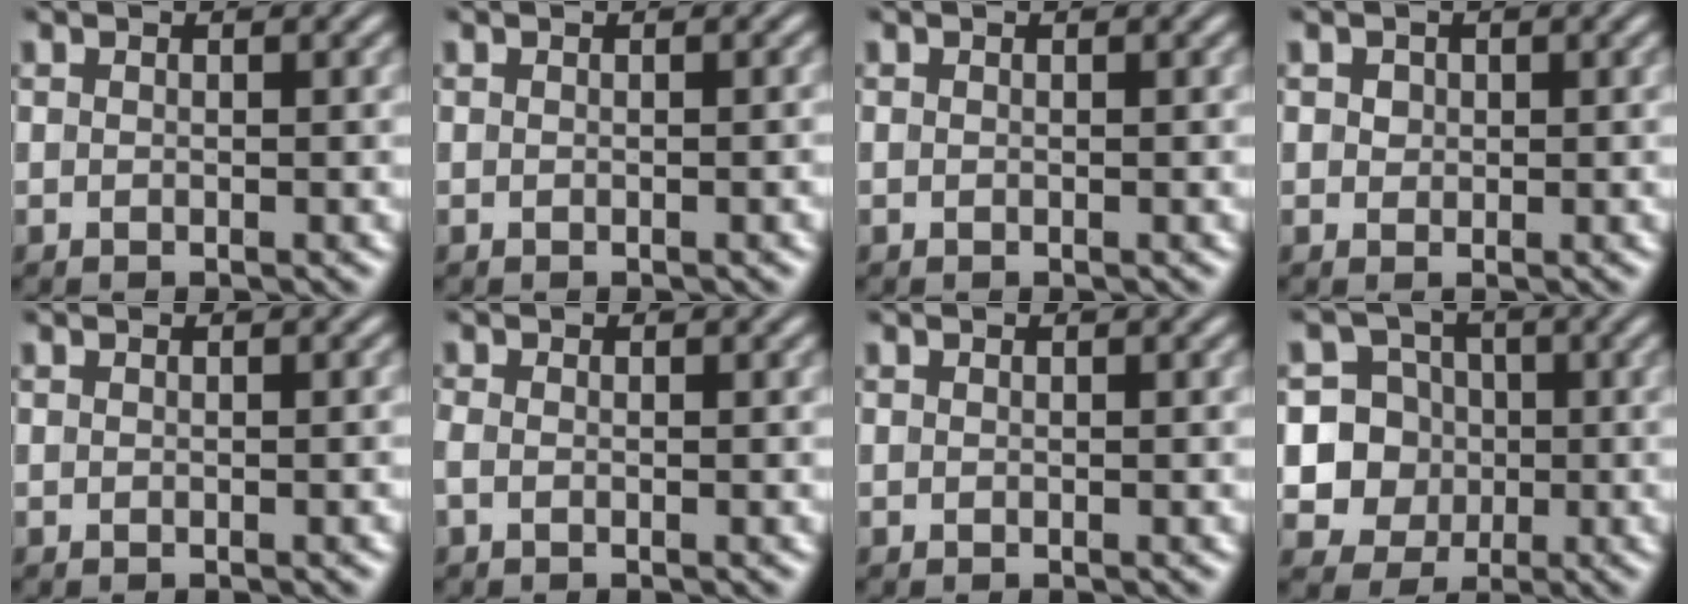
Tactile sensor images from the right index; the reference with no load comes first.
{"total": 0.0}
{"total": 0.0}
{"total": 0.9, "force": [0.3, 0.8, 0.3], "torque": [-0.010, -0.007, 0.012]}
{"total": 0.0}
{"total": 1.2, "force": [-0.5, 0.9, 0.6], "torque": [-0.025, -0.007, -0.007]}
{"total": 0.0}
{"total": 14.8, "force": [-1.8, 14.1, 4.1], "torque": [-0.151, -0.072, -0.025]}